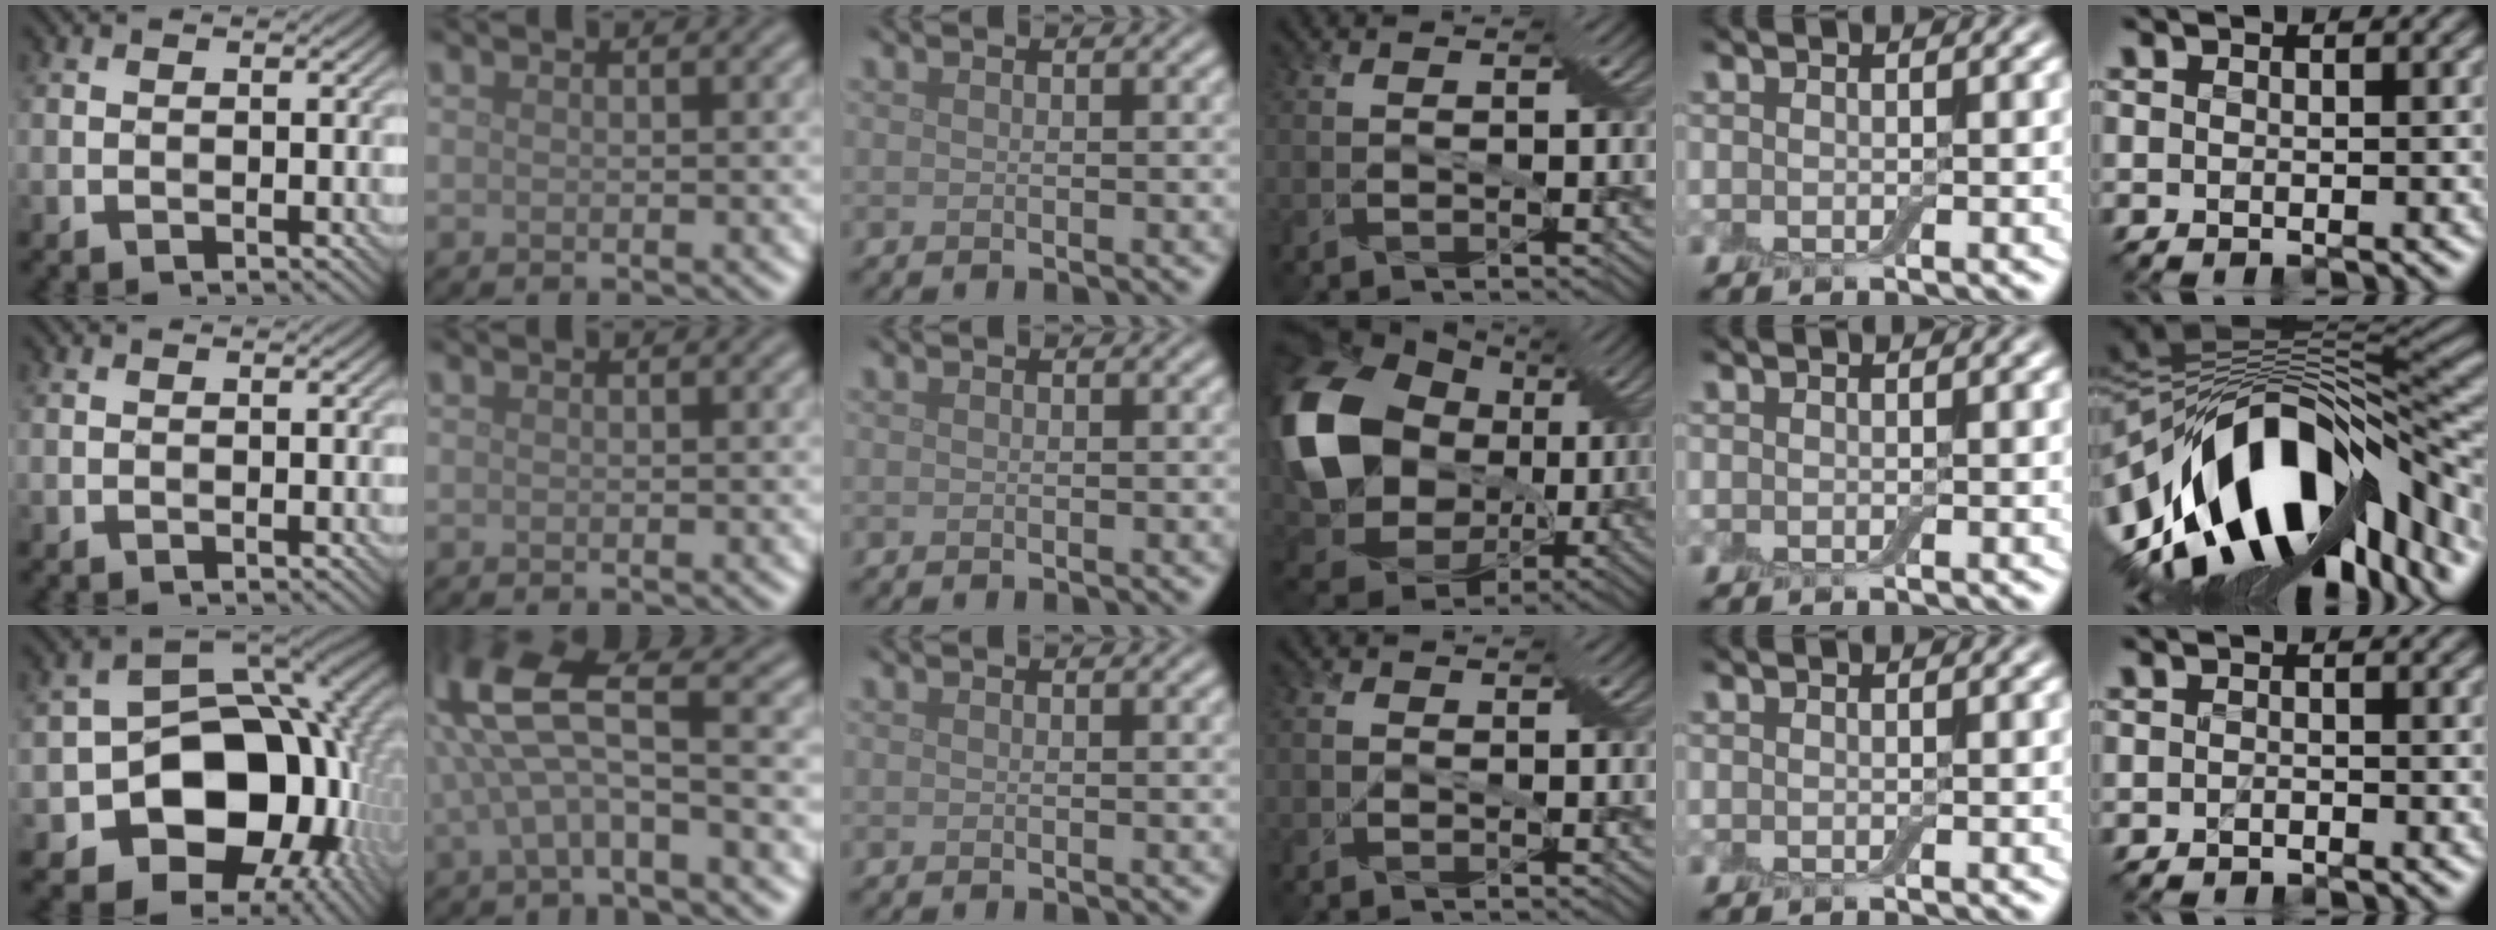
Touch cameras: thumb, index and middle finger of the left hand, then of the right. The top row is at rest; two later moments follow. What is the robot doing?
{"motion": "cut", "object": "aluminum foil"}